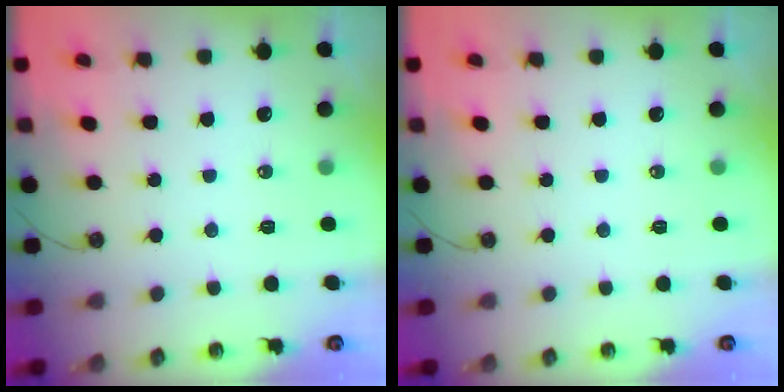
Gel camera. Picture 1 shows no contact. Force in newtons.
{"total": 0.0}